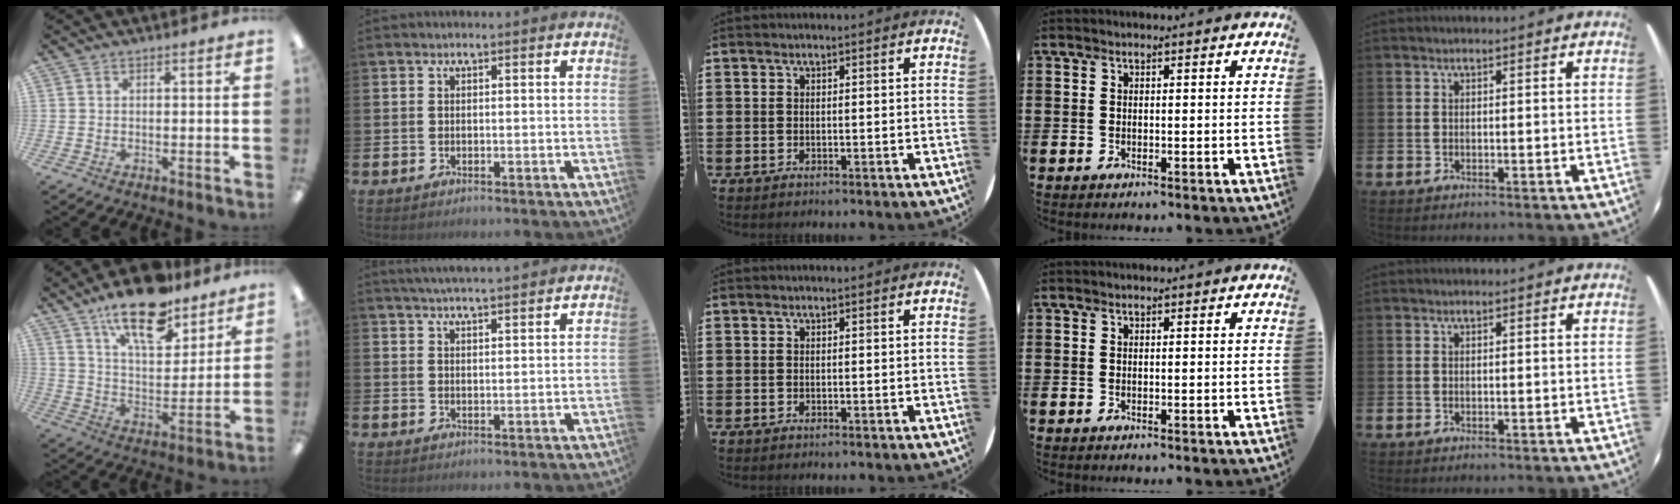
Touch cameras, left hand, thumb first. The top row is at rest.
{"thumb": {"total": 17.5, "force": [13.1, 6.8, 9.5], "torque": [-0.156, -0.070, 0.223]}, "index": {"total": 3.8, "force": [3.8, -0.3, 0.6], "torque": [-0.020, -0.013, 0.068]}}